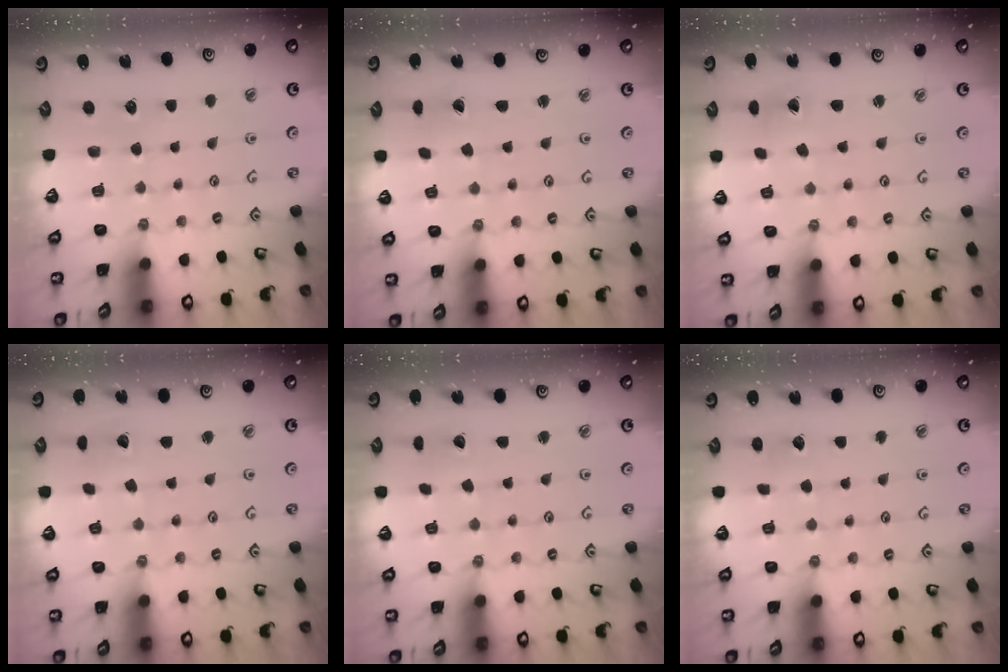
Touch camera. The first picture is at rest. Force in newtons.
{"total": 1.0, "press": 0.9, "slide": 0.4}
{"total": 1.5, "press": 1.5, "slide": 0.1}
{"total": 2.2, "press": 2.2, "slide": 0.1}
{"total": 2.1, "press": 2.1, "slide": 0.2}
{"total": 2.9, "press": 2.9, "slide": 0.2}